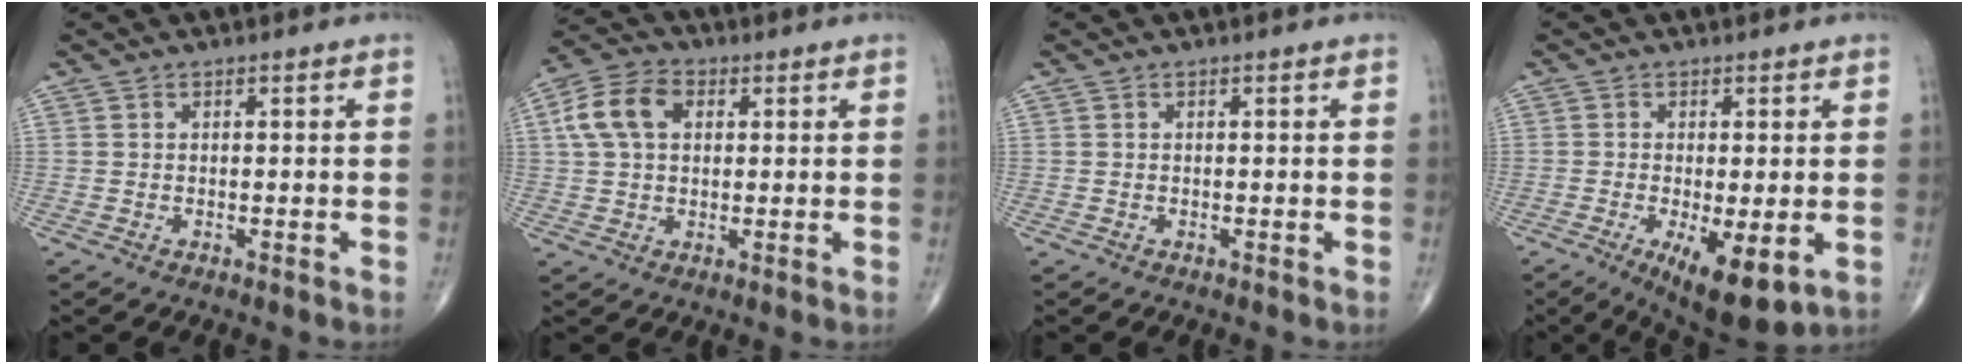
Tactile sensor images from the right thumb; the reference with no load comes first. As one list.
[{"total": 9.3, "force": [2.3, 6.3, 6.4], "torque": [-0.122, 0.018, 0.037]}, {"total": 0.0}, {"total": 9.9, "force": [-3.2, 3.4, 8.8], "torque": [-0.137, -0.019, -0.042]}]